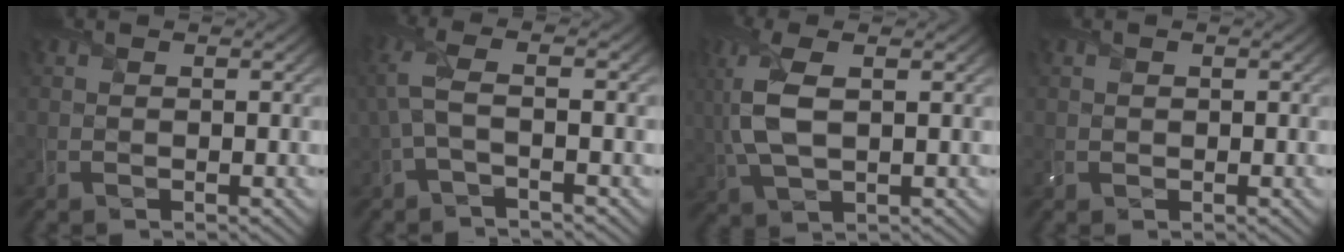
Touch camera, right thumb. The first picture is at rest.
{"total": 4.5, "force": [-0.2, 1.1, 4.3], "torque": [-0.109, 0.004, -0.011]}
{"total": 7.9, "force": [0.8, 3.4, 7.1], "torque": [-0.186, 0.003, 0.016]}
{"total": 0.0}